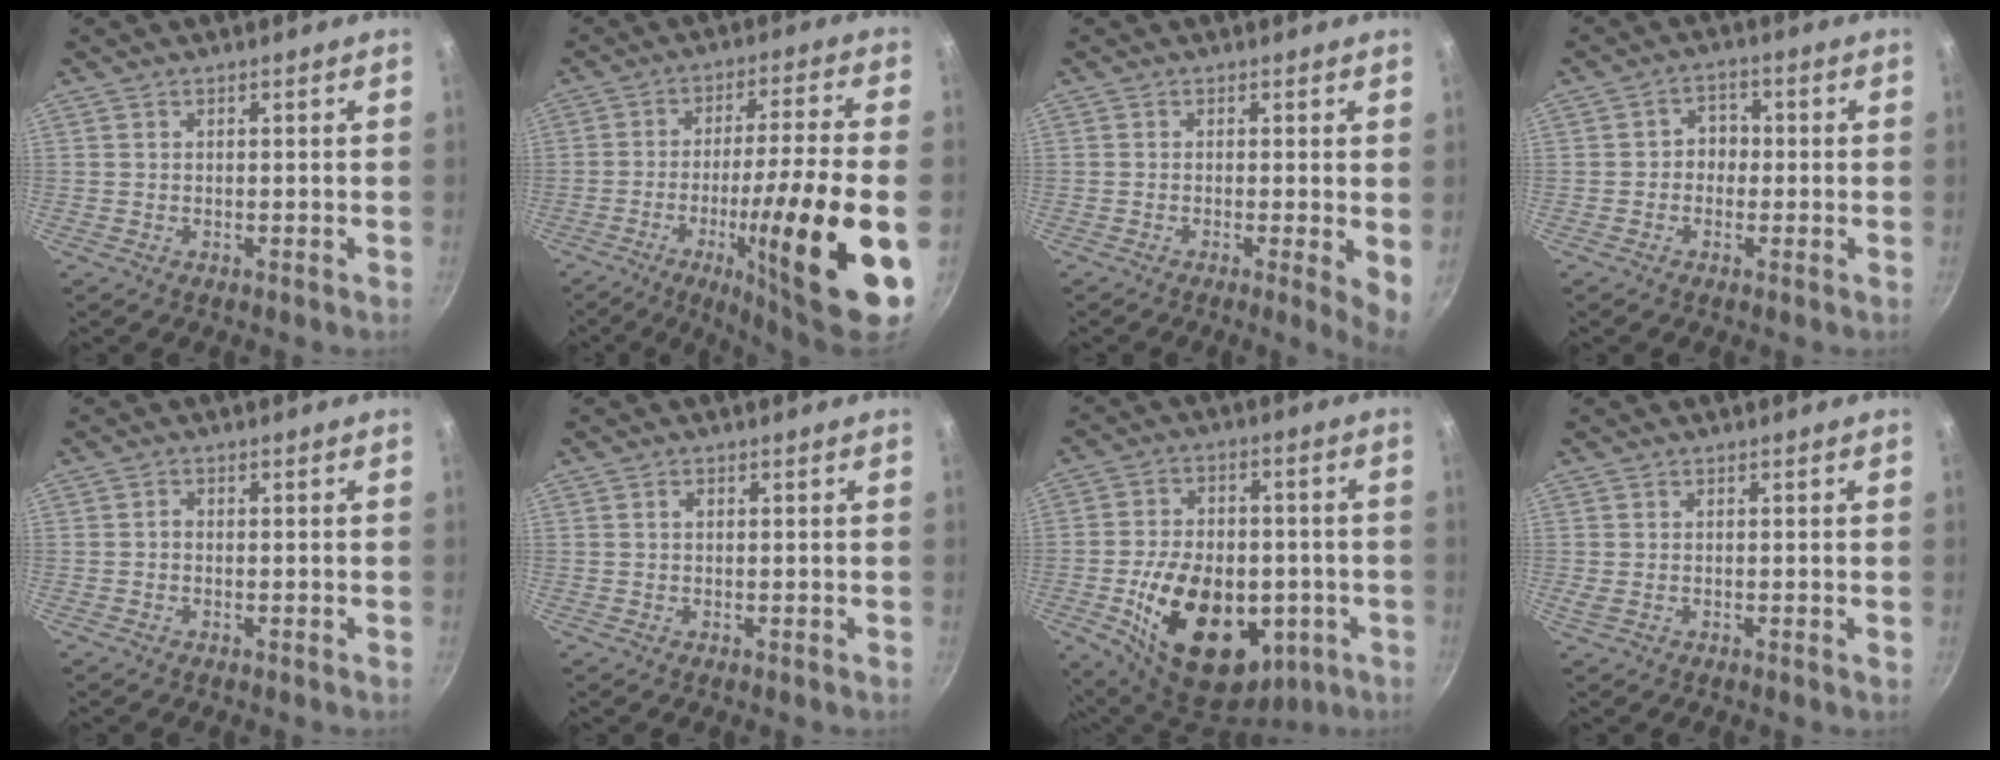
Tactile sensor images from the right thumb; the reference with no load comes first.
{"total": 21.0, "force": [-7.0, 2.1, 19.7], "torque": [-0.295, 0.021, -0.104]}
{"total": 4.5, "force": [-0.3, 0.7, 4.4], "torque": [-0.055, -0.010, -0.006]}
{"total": 3.7, "force": [-0.6, 3.2, 1.8], "torque": [0.002, 0.012, -0.016]}
{"total": 0.8, "force": [-0.3, 0.6, 0.5], "torque": [-0.008, 0.005, -0.008]}
{"total": 0.6, "force": [0.1, 0.5, 0.4], "torque": [-0.007, 0.003, 0.002]}
{"total": 23.3, "force": [-5.7, 15.0, 16.8], "torque": [-0.255, 0.018, -0.071]}
{"total": 1.2, "force": [0.0, 0.3, 1.2], "torque": [-0.022, -0.004, -0.001]}